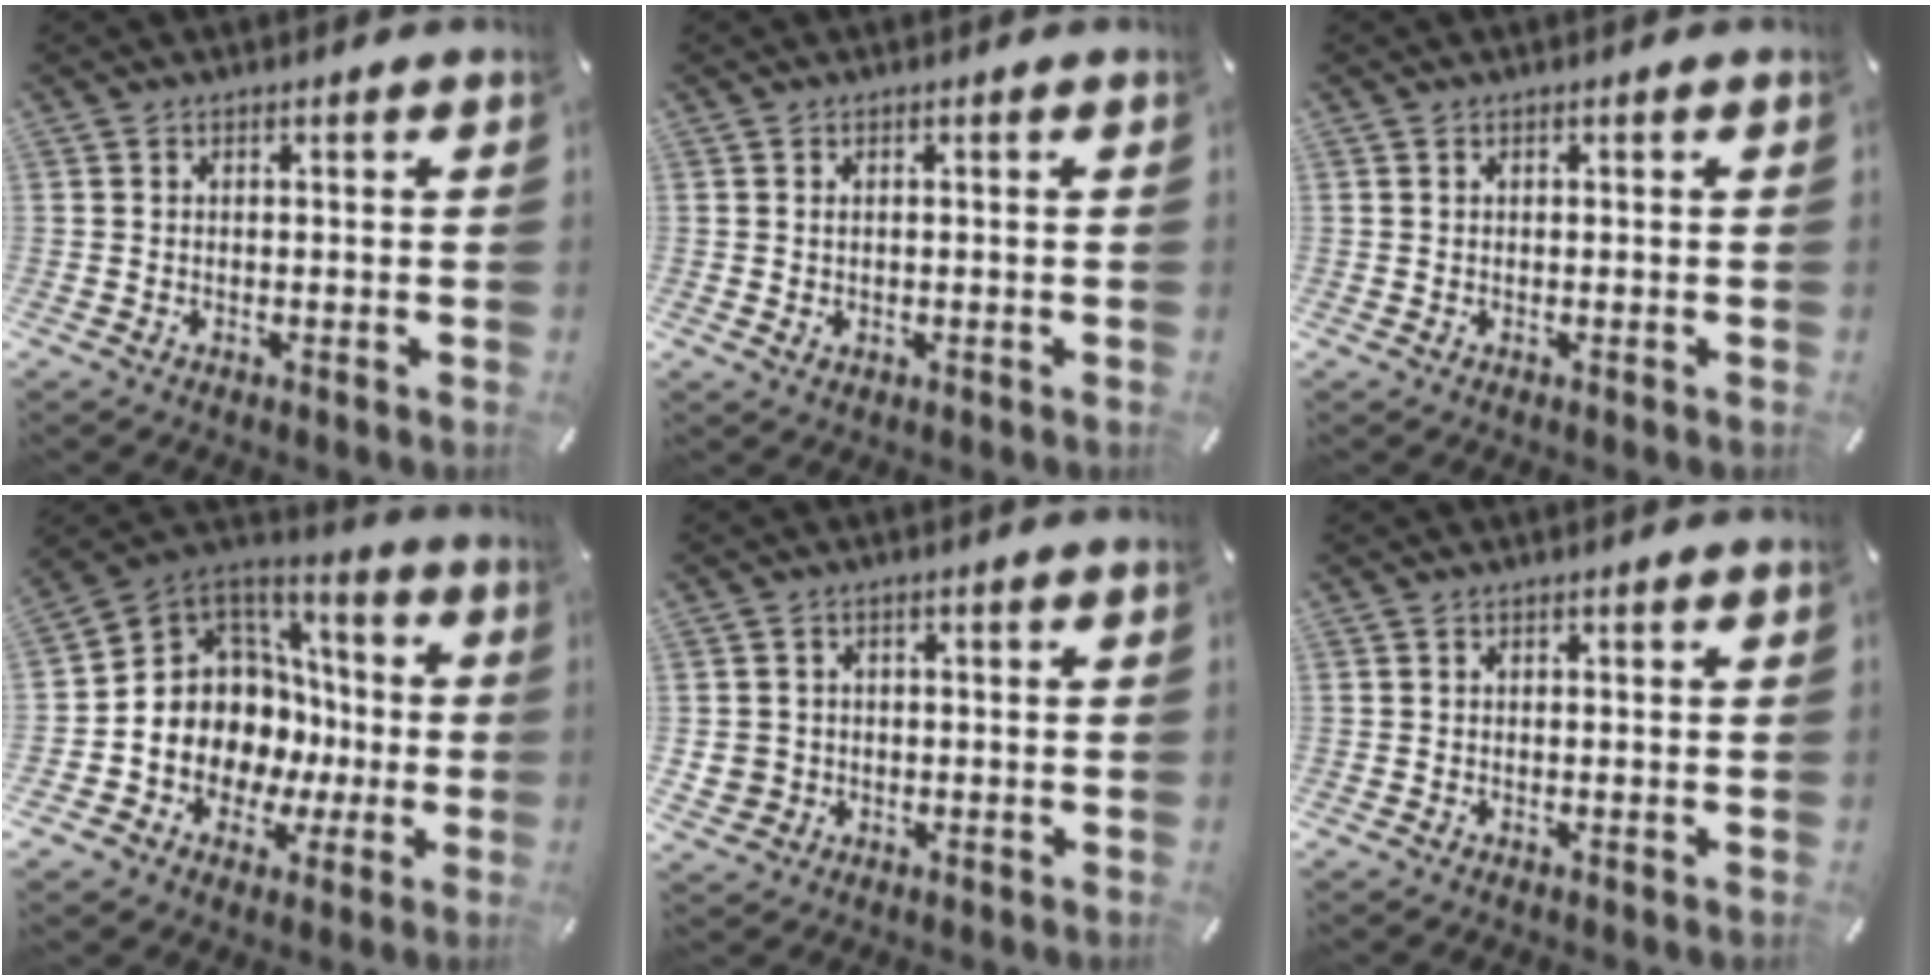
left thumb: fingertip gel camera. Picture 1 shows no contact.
{"total": 1.0, "force": [0.2, 0.6, 0.8], "torque": [-0.017, 0.004, 0.002]}
{"total": 0.0}
{"total": 12.2, "force": [-2.0, 11.6, 3.4], "torque": [-0.065, -0.030, -0.024]}
{"total": 4.4, "force": [-0.5, 4.3, 0.7], "torque": [-0.017, 0.004, -0.009]}
{"total": 0.0}